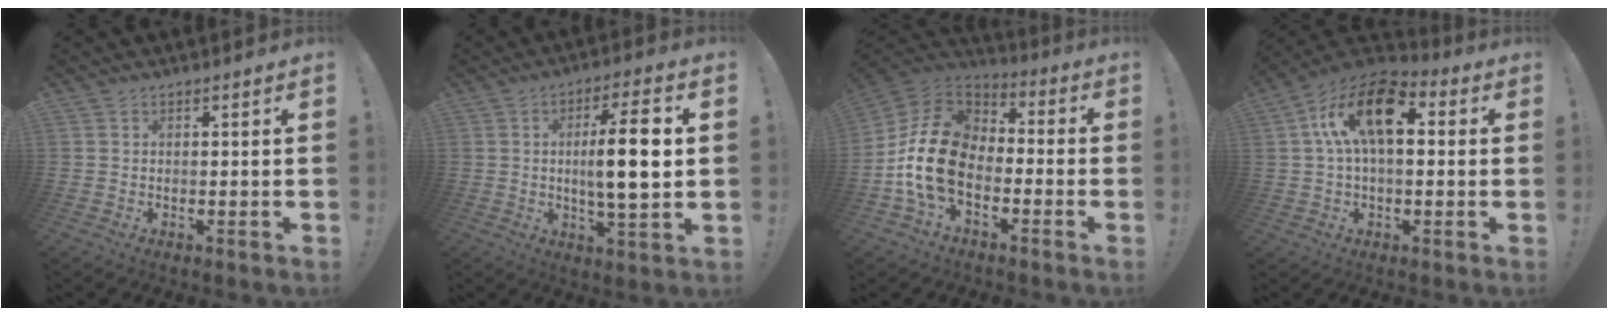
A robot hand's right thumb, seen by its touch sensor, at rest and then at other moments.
{"total": 13.3, "force": [0.8, 2.9, 13.0], "torque": [-0.218, 0.000, 0.002]}
{"total": 18.6, "force": [-4.3, 12.5, 13.1], "torque": [-0.248, 0.037, -0.064]}
{"total": 17.3, "force": [3.7, 9.3, 14.1], "torque": [-0.230, 0.008, 0.061]}